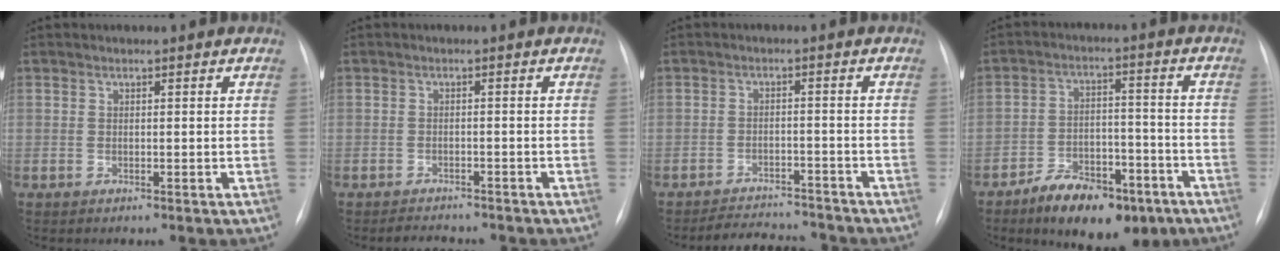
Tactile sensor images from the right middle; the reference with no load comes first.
{"total": 3.7, "force": [-3.4, 1.3, 0.8], "torque": [-0.012, -0.005, -0.046]}
{"total": 7.9, "force": [-7.6, 2.0, 1.3], "torque": [-0.015, 0.005, -0.106]}
{"total": 12.7, "force": [-8.3, 5.7, 7.7], "torque": [-0.114, 0.011, -0.127]}